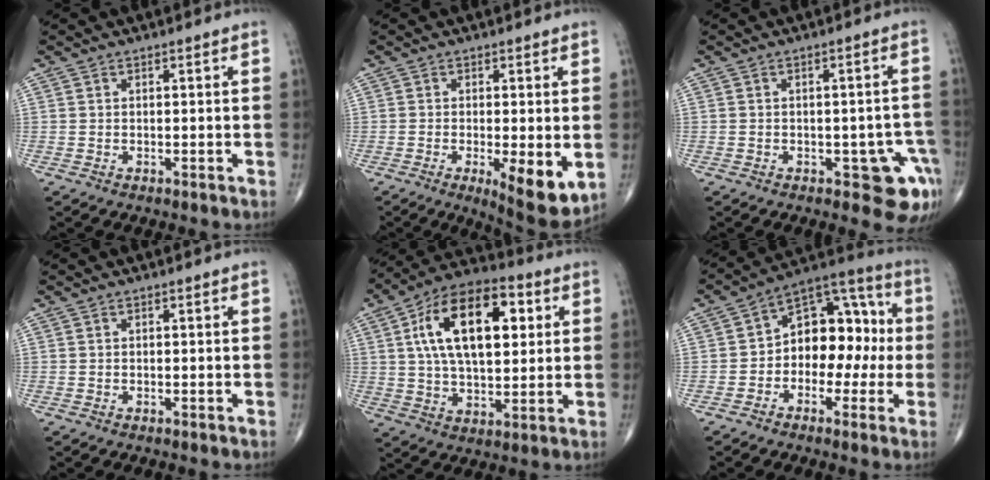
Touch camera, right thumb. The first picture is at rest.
{"total": 9.0, "force": [-2.1, 2.8, 8.3], "torque": [-0.122, -0.024, -0.029]}
{"total": 7.4, "force": [-3.4, 3.5, 5.6], "torque": [-0.036, 0.017, -0.036]}
{"total": 0.0}
{"total": 20.3, "force": [5.3, 10.6, 16.5], "torque": [-0.252, 0.007, 0.083]}
{"total": 14.3, "force": [-1.0, 9.6, 10.6], "torque": [-0.110, 0.055, -0.028]}